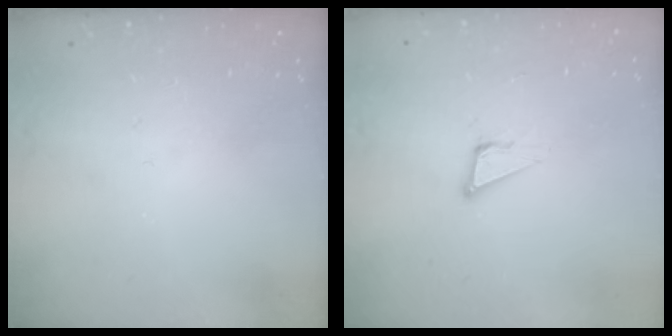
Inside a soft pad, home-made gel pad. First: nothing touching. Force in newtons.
{"total": 5.3, "press": 5.3, "slide": 0.3}